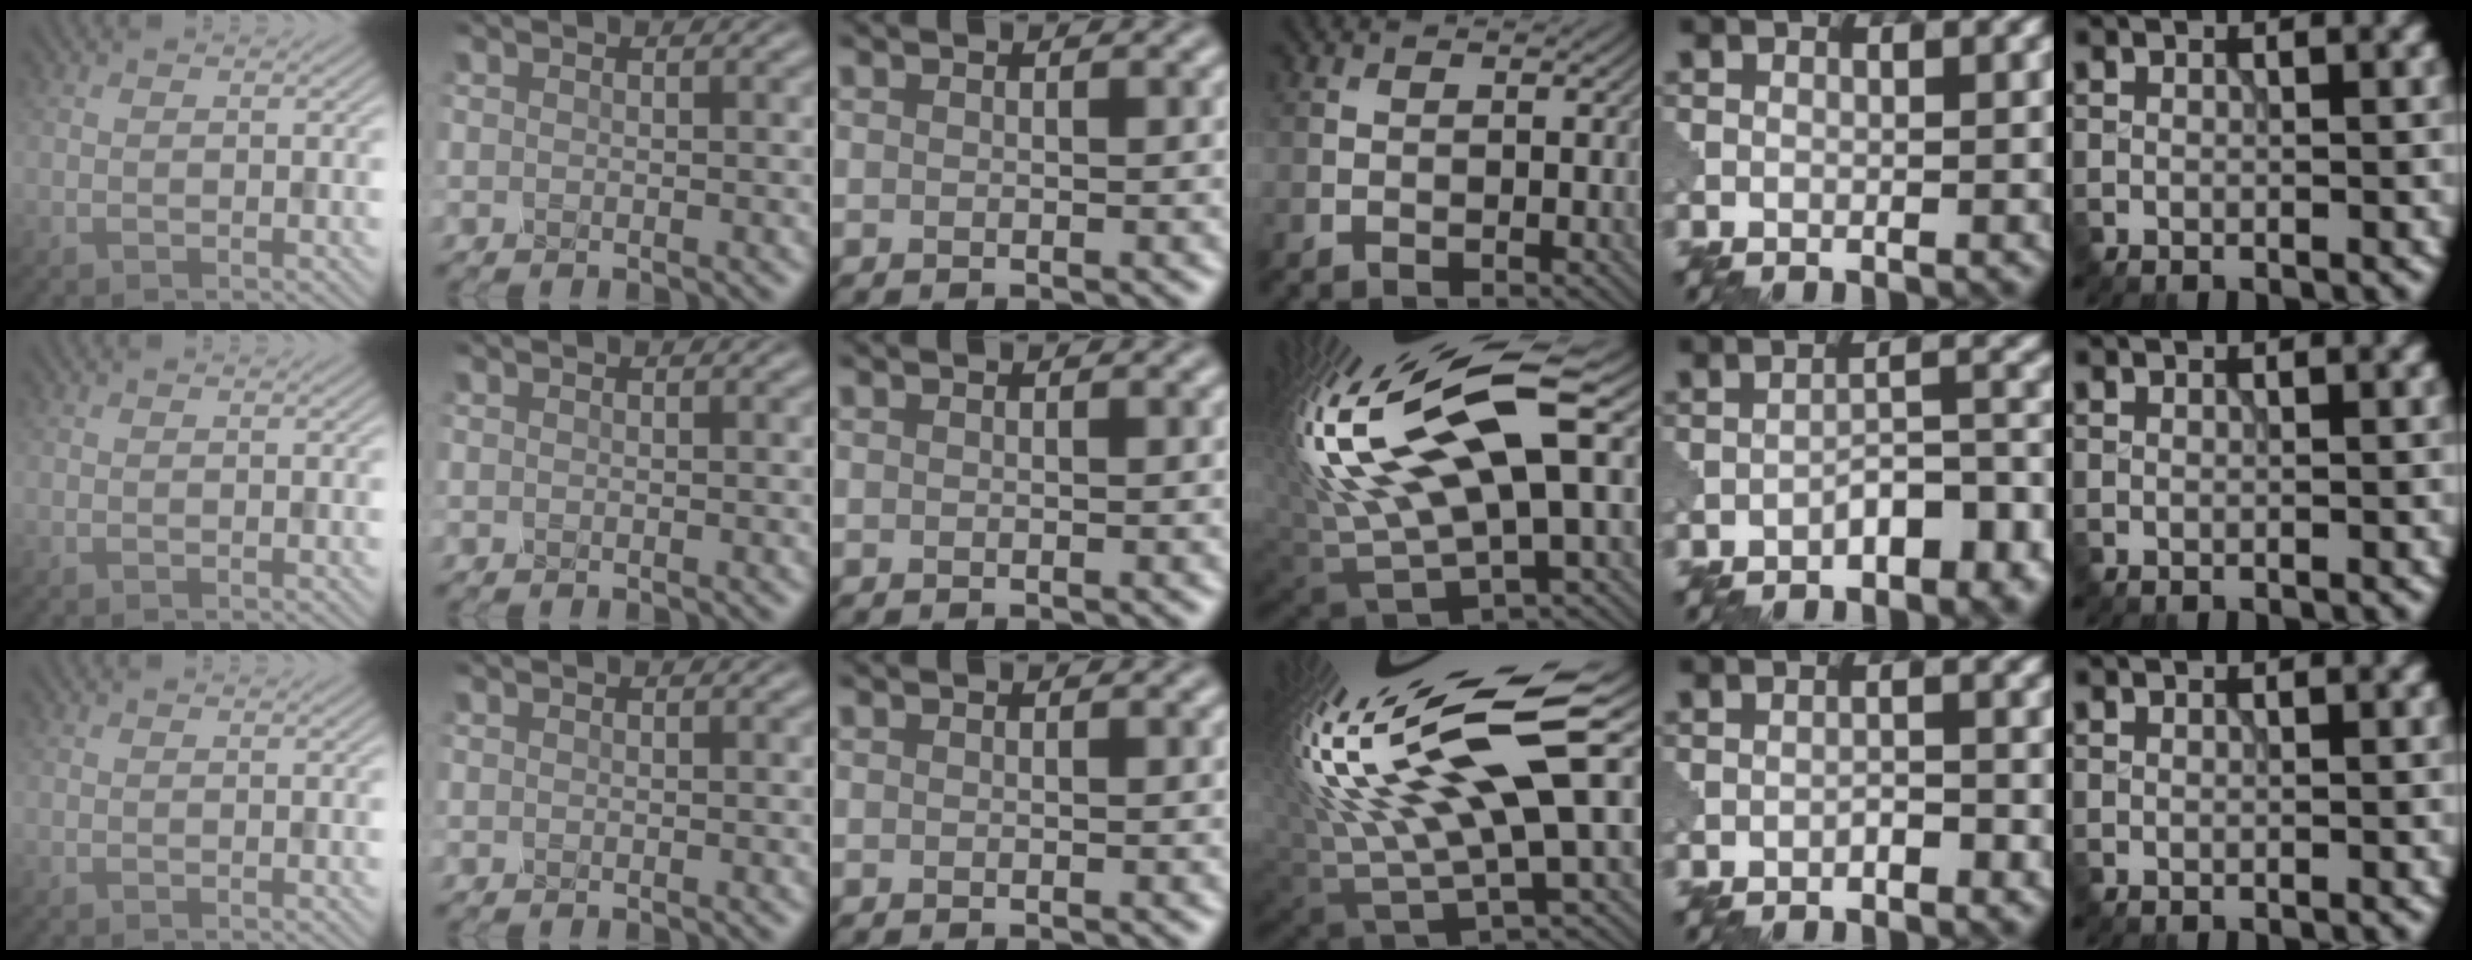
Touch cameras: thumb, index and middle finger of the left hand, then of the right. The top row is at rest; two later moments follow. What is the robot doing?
{"motion": "shake", "object": "salt shaker"}